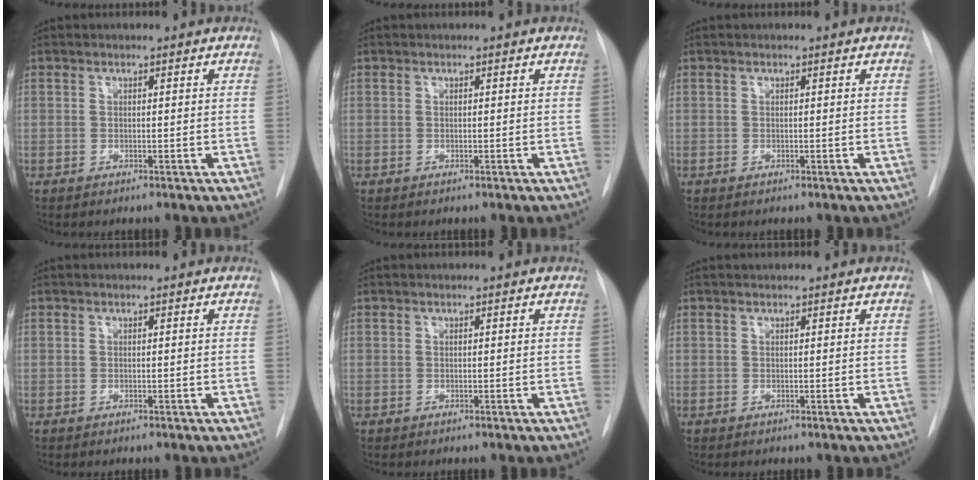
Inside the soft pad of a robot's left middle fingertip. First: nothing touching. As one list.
[{"total": 0.0}, {"total": 0.0}, {"total": 0.0}, {"total": 0.0}, {"total": 0.0}]